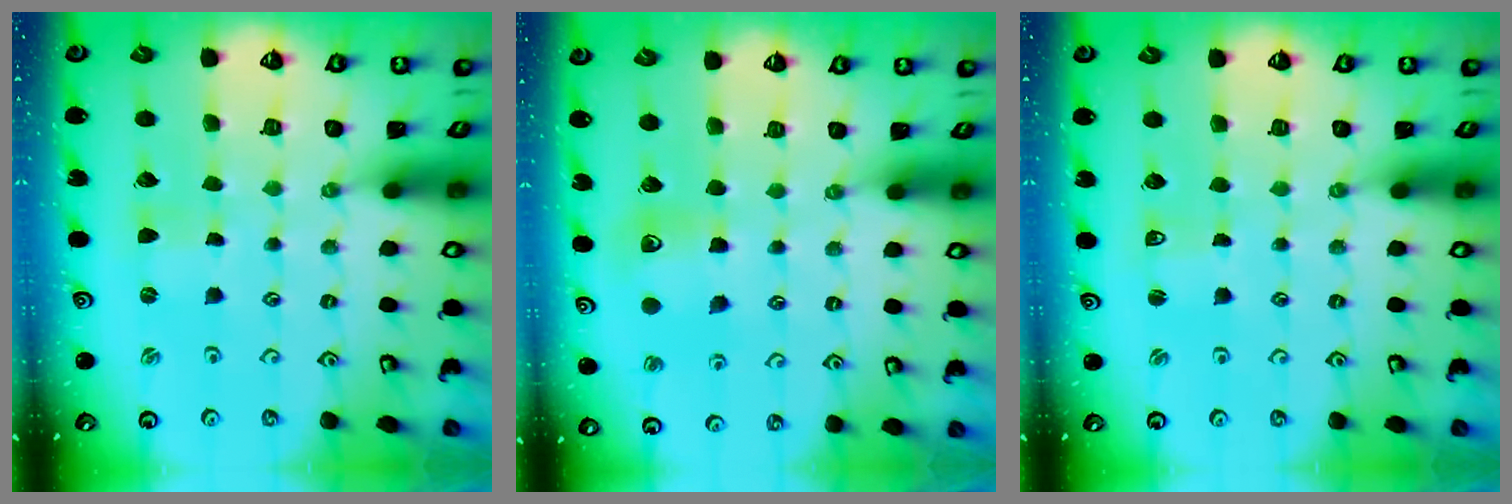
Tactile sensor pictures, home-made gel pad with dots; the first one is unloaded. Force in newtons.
{"total": 8.8, "press": 8.8, "slide": 0.8}
{"total": 2.0, "press": 2.0, "slide": 0.3}